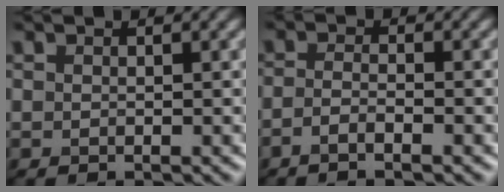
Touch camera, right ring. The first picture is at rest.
{"total": 1.8, "force": [-1.2, 0.4, 1.3], "torque": [-0.026, -0.004, -0.029]}